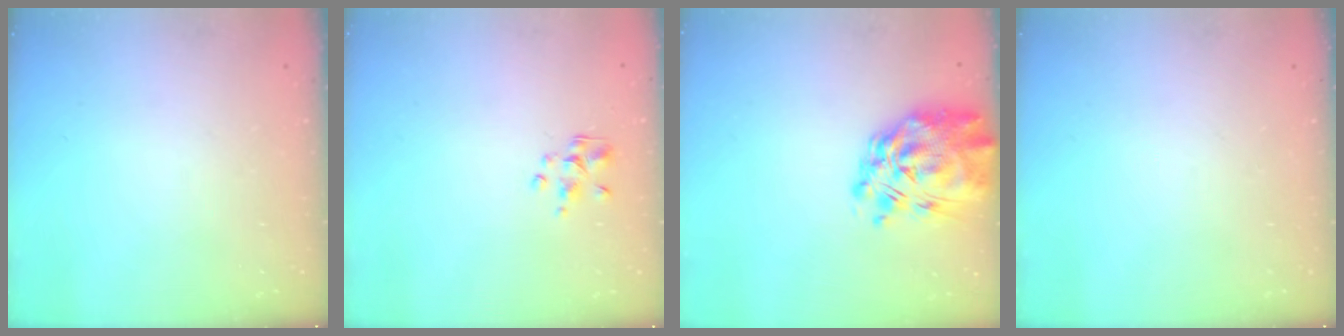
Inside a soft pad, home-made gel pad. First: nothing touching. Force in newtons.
{"total": 1.9, "press": 1.8, "slide": 0.6}
{"total": 12.2, "press": 11.2, "slide": 4.7}
{"total": 0.0}